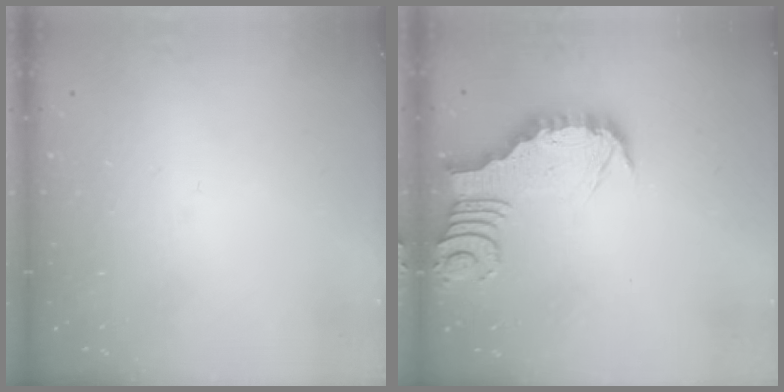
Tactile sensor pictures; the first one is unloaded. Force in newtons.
{"total": 3.4, "press": 3.4, "slide": 0.1}